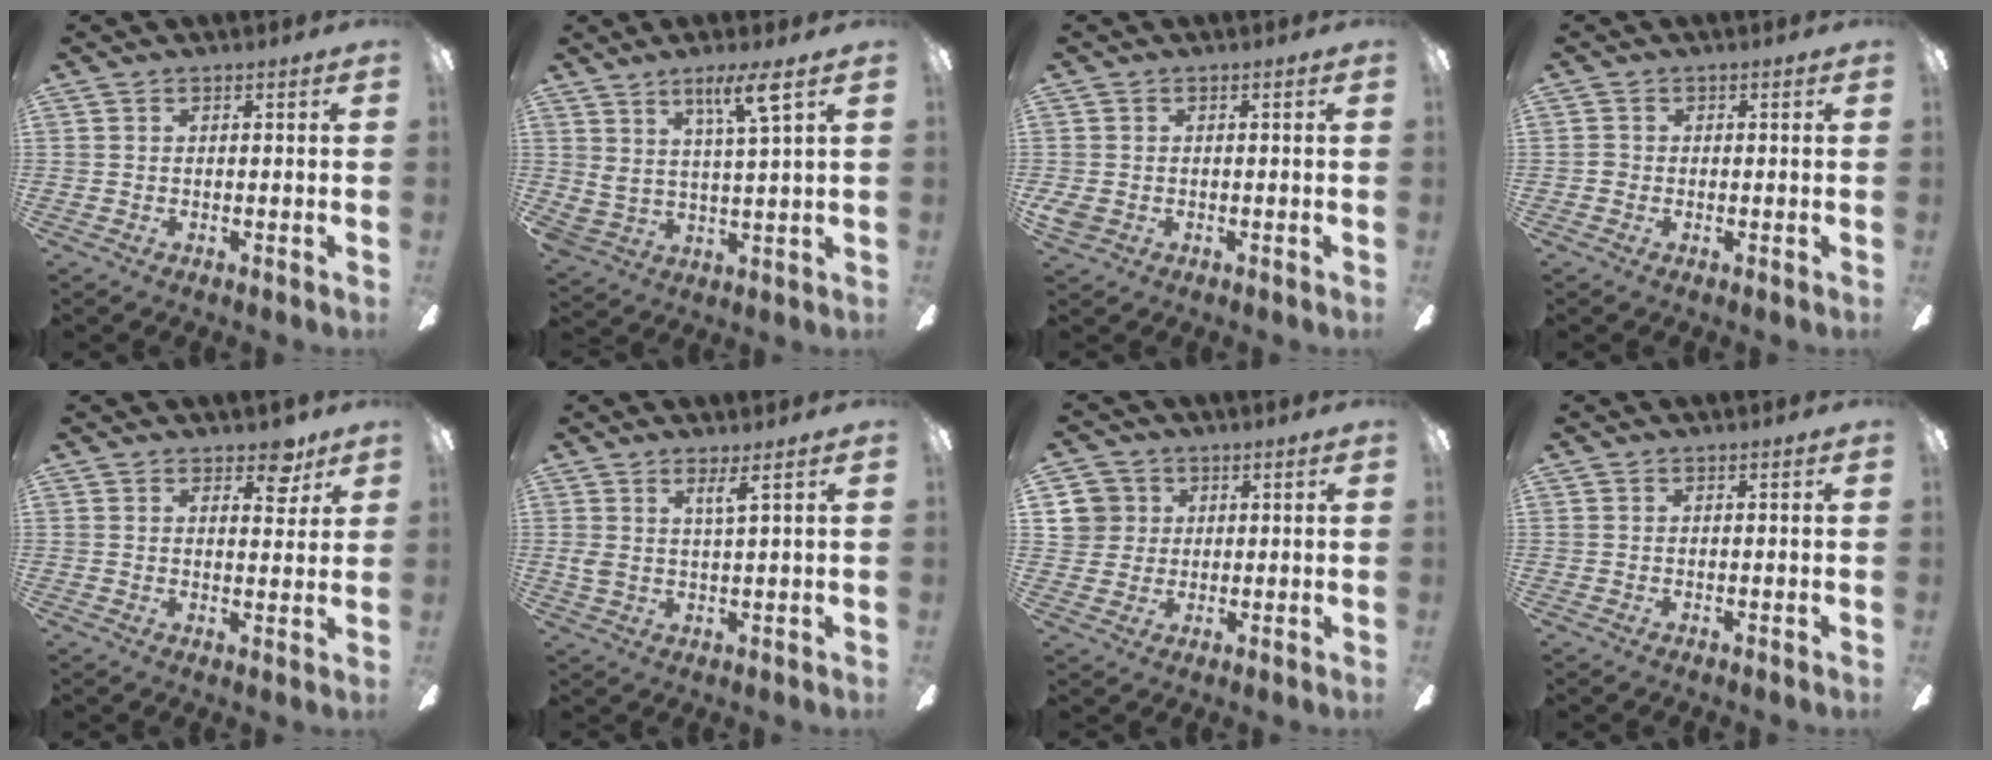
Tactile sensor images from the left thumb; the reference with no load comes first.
{"total": 9.1, "force": [6.1, 1.4, 6.6], "torque": [-0.126, -0.028, 0.104]}
{"total": 2.6, "force": [-1.0, 1.8, 1.5], "torque": [-0.037, -0.001, -0.020]}
{"total": 1.2, "force": [-0.5, 1.0, 0.4], "torque": [-0.005, 0.004, -0.012]}
{"total": 5.9, "force": [4.1, 3.1, 2.9], "torque": [-0.019, -0.017, 0.066]}
{"total": 4.3, "force": [2.5, 0.3, 3.5], "torque": [-0.072, -0.009, 0.042]}
{"total": 6.3, "force": [2.2, 5.9, 0.6], "torque": [-0.013, 0.002, 0.045]}
{"total": 0.0}